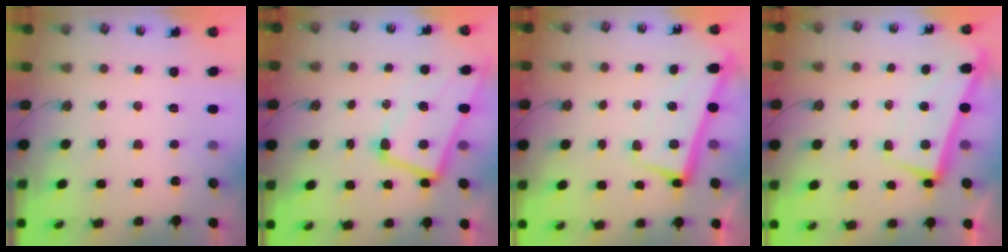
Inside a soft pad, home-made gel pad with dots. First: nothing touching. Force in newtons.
{"total": 2.9, "press": 2.8, "slide": 0.9}
{"total": 2.6, "press": 2.4, "slide": 0.8}
{"total": 1.5, "press": 0.5, "slide": 1.4}